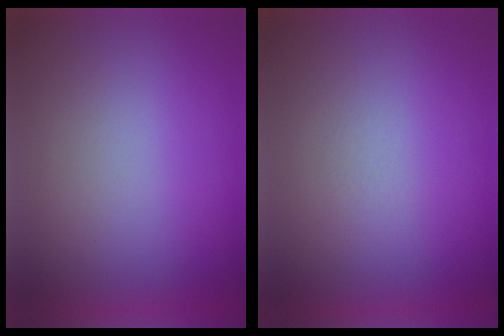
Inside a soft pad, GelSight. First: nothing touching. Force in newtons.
{"total": 1.4}